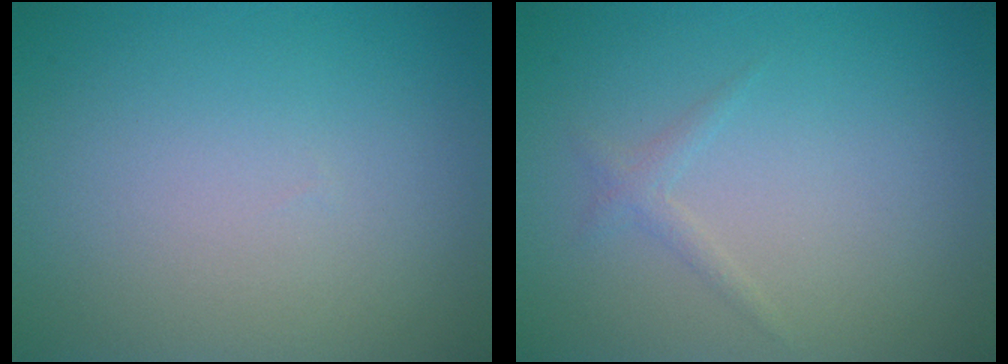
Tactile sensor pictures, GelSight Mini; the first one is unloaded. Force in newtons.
{"total": 0.9, "press": 0.9, "slide": 0.1}